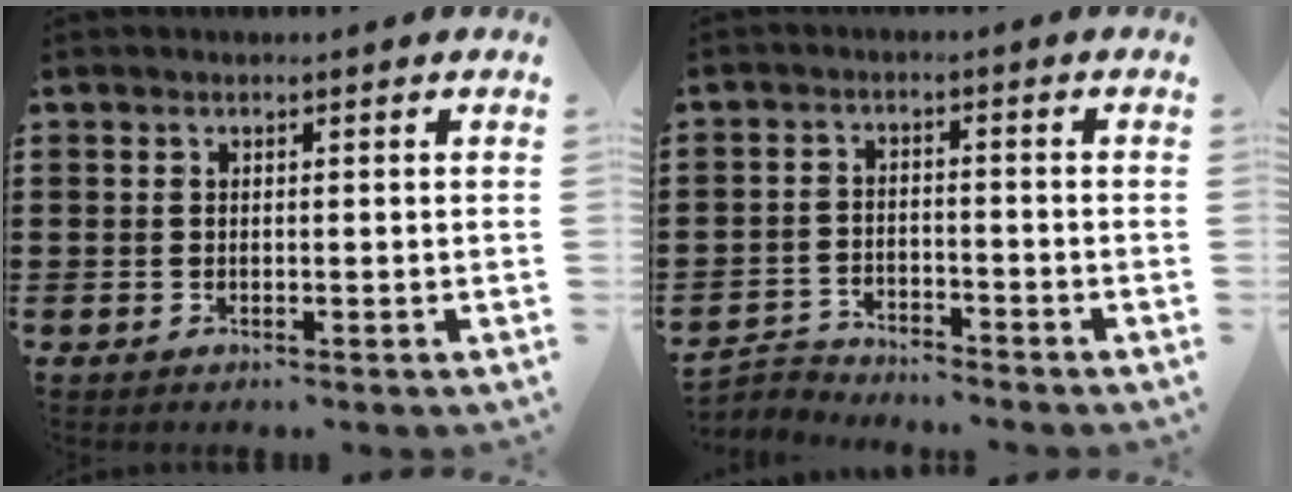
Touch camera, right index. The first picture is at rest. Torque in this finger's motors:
{"motor_torque": [-0.68, 0.07, -1.05, -0.21]}